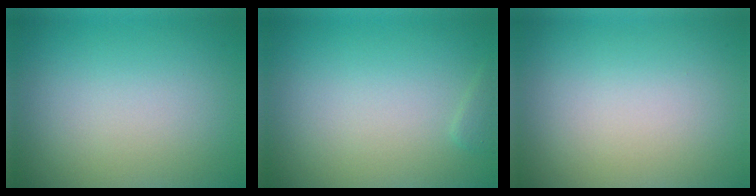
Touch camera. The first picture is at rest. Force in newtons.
{"total": 0.6, "press": 0.6, "slide": 0.1}
{"total": 0.0}